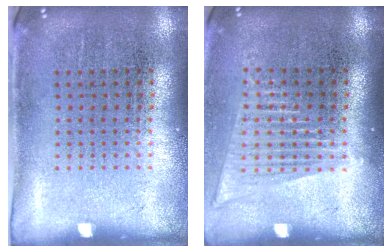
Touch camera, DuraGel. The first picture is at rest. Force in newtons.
{"total": 1.5, "press": 1.3, "slide": 0.8}